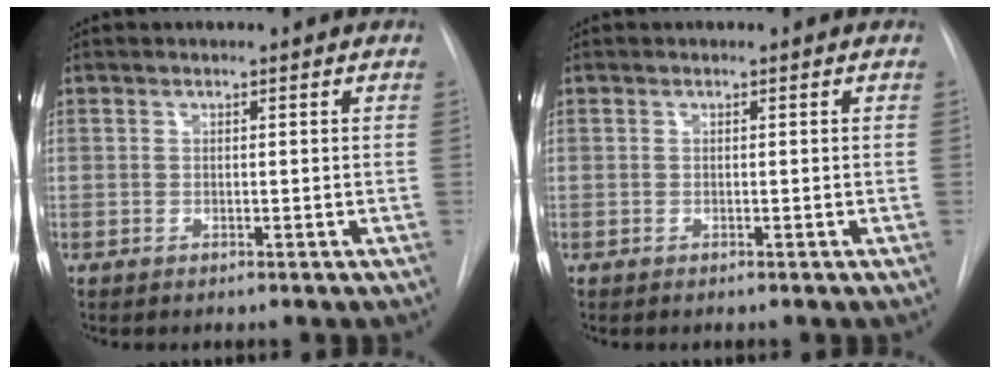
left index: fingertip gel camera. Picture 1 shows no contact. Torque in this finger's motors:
{"motor_torque": [0.00, 0.00, 0.00, 0.00]}